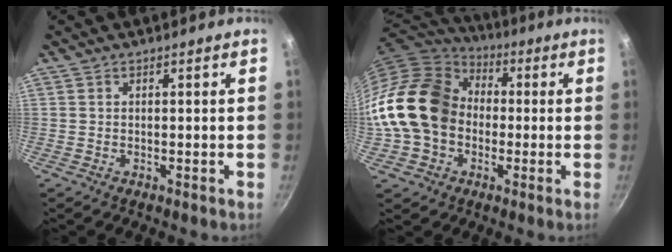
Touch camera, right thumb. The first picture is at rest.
{"total": 19.8, "force": [-0.8, 15.8, 11.9], "torque": [-0.209, 0.051, -0.019]}